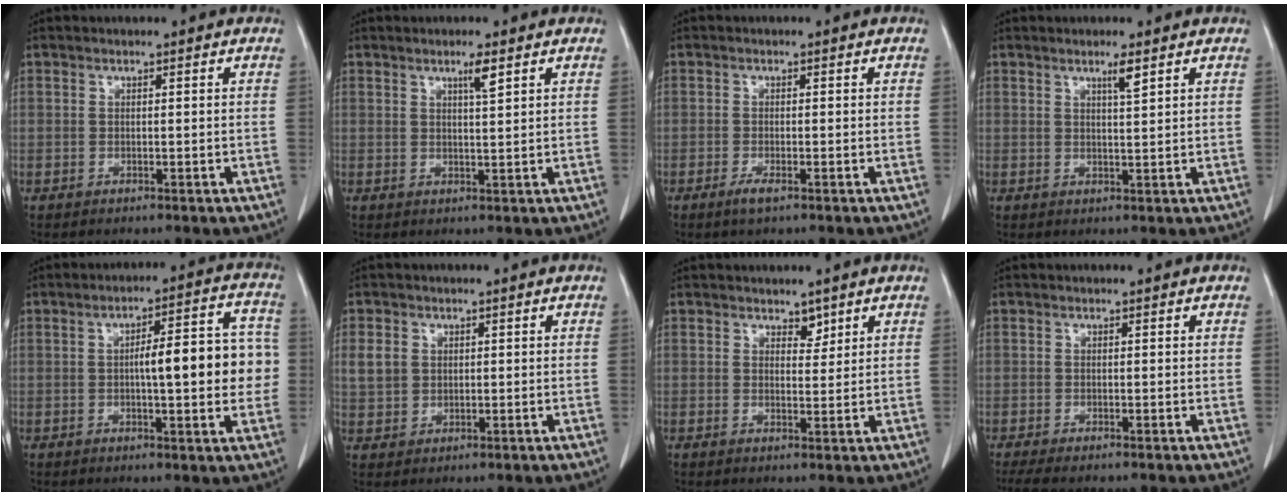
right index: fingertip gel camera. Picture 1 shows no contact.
{"total": 2.5, "force": [1.5, -0.1, 2.0], "torque": [-0.039, -0.003, 0.027]}
{"total": 1.8, "force": [-1.1, 0.3, 1.4], "torque": [-0.029, -0.003, -0.020]}
{"total": 2.2, "force": [1.4, -0.2, 1.7], "torque": [-0.034, -0.004, 0.026]}
{"total": 12.0, "force": [-0.2, 2.9, 11.6], "torque": [-0.152, 0.032, 0.000]}
{"total": 5.2, "force": [1.1, 4.5, 2.3], "torque": [-0.054, 0.009, 0.029]}
{"total": 1.9, "force": [1.5, 1.0, 0.7], "torque": [-0.007, -0.003, 0.023]}
{"total": 2.6, "force": [-2.0, 0.2, 1.5], "torque": [-0.028, -0.009, -0.036]}